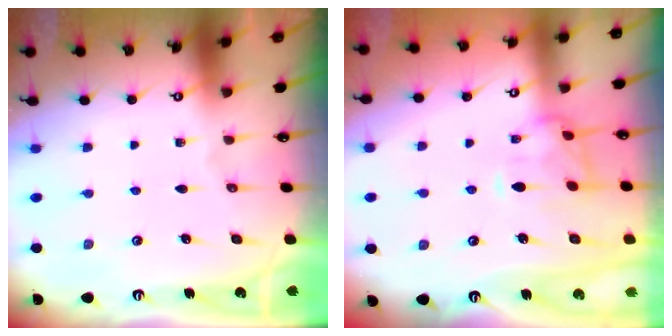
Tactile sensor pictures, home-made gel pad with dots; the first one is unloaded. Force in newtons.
{"total": 3.6, "press": 3.3, "slide": 1.4}